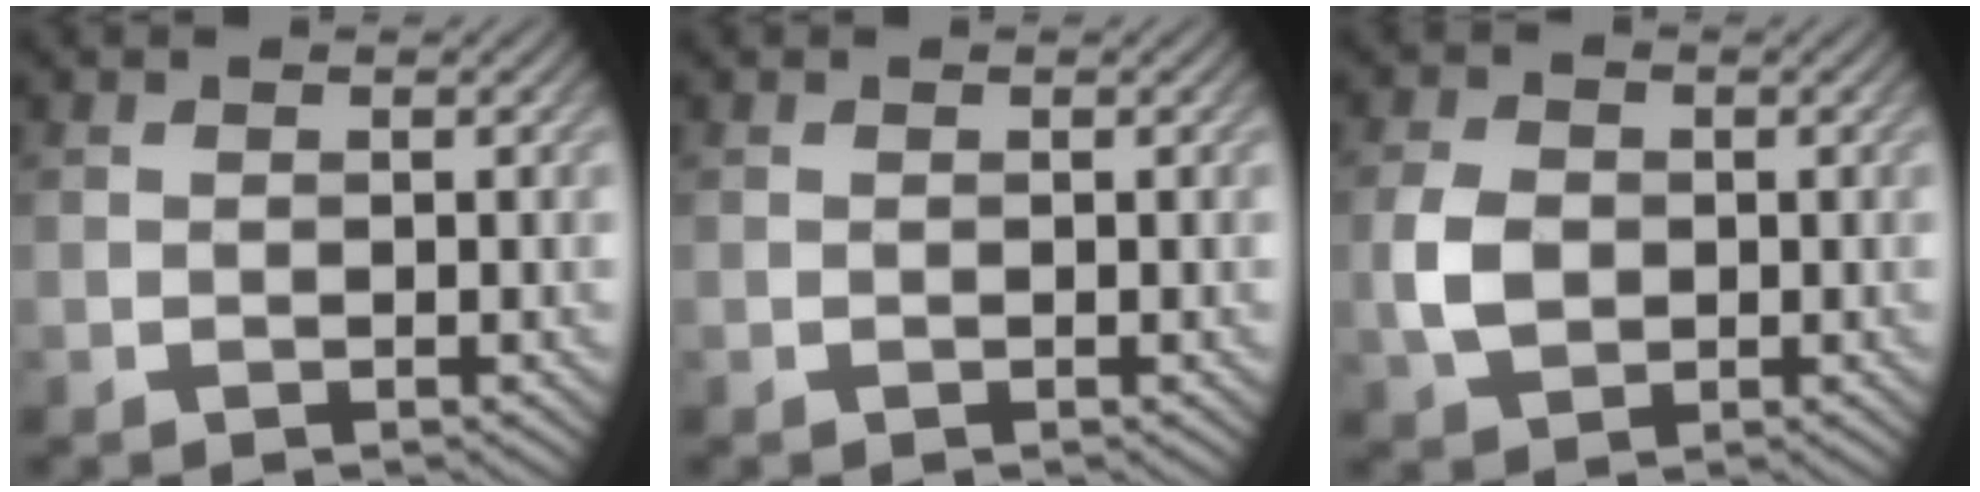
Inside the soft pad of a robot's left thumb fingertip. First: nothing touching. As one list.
[{"total": 0.0}, {"total": 4.4, "force": [-0.4, 3.3, 2.8], "torque": [-0.072, -0.003, -0.010]}]